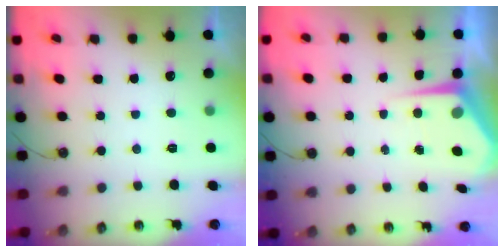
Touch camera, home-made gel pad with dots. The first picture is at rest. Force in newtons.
{"total": 4.7, "press": 4.7, "slide": 0.5}